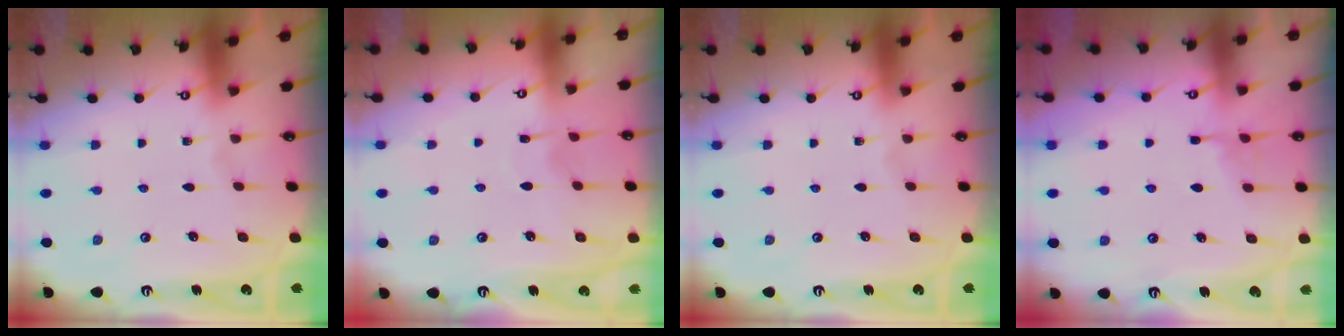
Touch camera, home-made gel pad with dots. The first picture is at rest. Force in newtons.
{"total": 5.4, "press": 5.4, "slide": 0.5}
{"total": 0.0}
{"total": 4.4, "press": 4.3, "slide": 0.6}